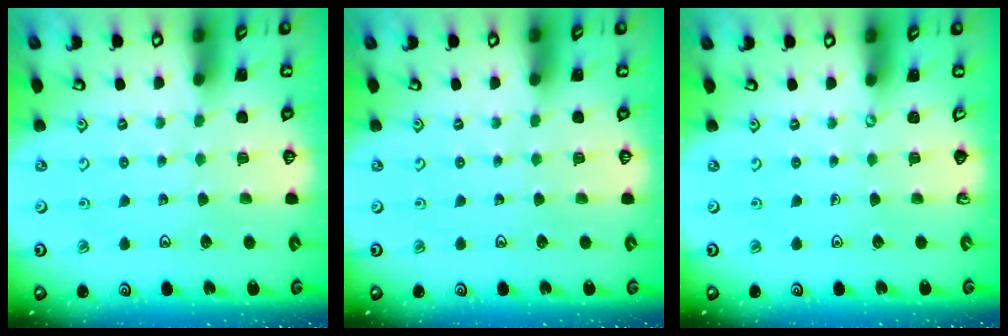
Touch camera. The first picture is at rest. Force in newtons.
{"total": 0.0}
{"total": 0.0}